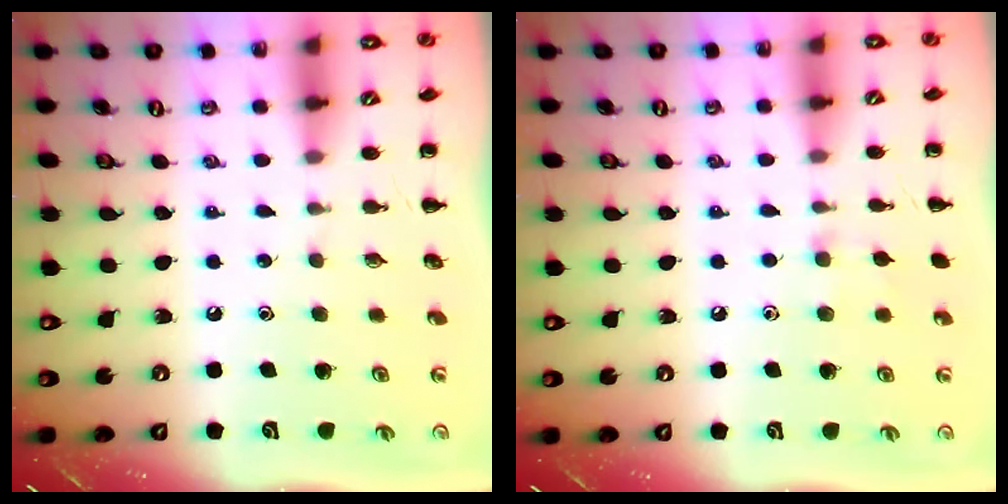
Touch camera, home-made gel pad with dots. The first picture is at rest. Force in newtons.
{"total": 5.6, "press": 5.3, "slide": 1.8}